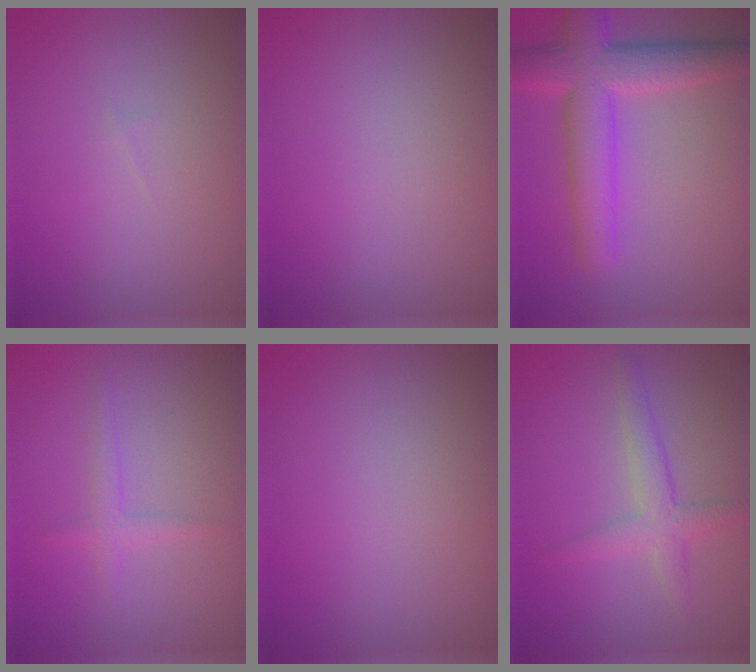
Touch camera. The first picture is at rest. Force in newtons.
{"total": 0.0}
{"total": 7.1, "press": 7.1, "slide": 0.3}
{"total": 1.4, "press": 1.4, "slide": 0.0}
{"total": 0.0}
{"total": 2.8, "press": 2.8, "slide": 0.1}